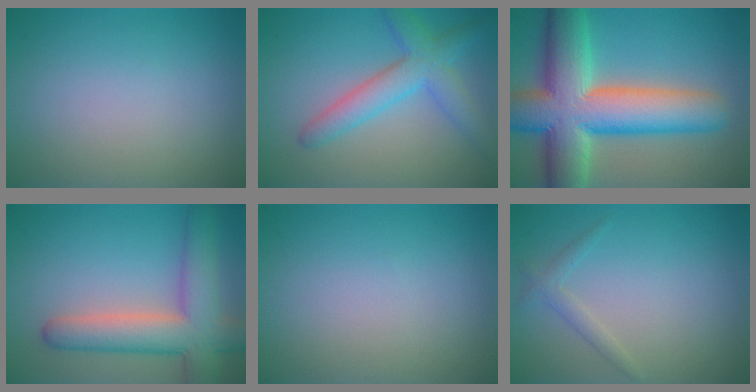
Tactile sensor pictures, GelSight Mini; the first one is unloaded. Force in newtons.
{"total": 4.6, "press": 4.6, "slide": 0.2}
{"total": 14.0, "press": 14.0, "slide": 0.8}
{"total": 7.7, "press": 7.6, "slide": 0.6}
{"total": 0.0}
{"total": 1.3, "press": 1.3, "slide": 0.1}